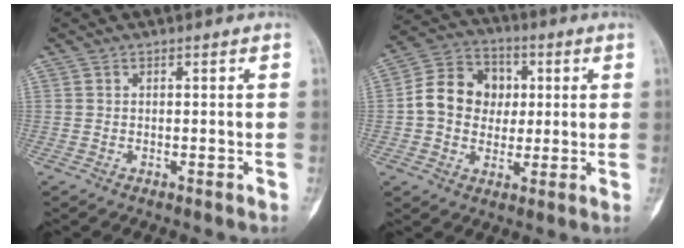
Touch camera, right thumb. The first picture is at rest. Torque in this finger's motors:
{"motor_torque": [0.77, 0.96, 1.28, 0.00, 0.20]}